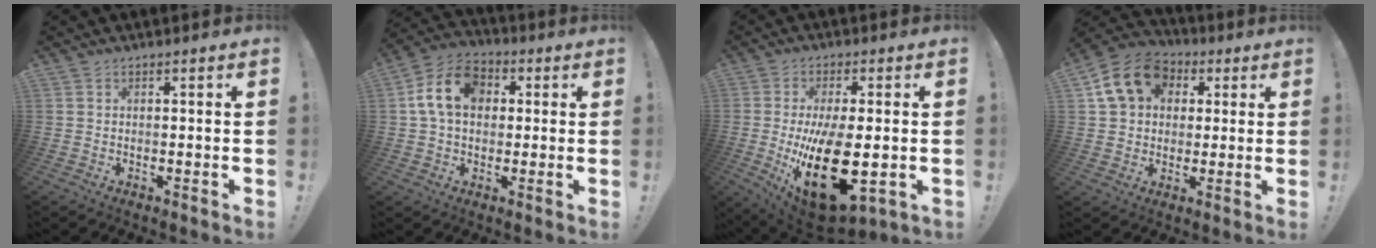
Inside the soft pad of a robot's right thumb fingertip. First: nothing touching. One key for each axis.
{"total": 13.8, "fx": 2.9, "fy": 10.1, "fz": 9.0, "tx": -0.159, "ty": 0.011, "tz": 0.056}
{"total": 22.4, "fx": -3.0, "fy": 10.5, "fz": 19.6, "tx": -0.334, "ty": -0.016, "tz": -0.031}
{"total": 14.1, "fx": 4.9, "fy": 11.2, "fz": 6.9, "tx": -0.103, "ty": -0.006, "tz": 0.097}